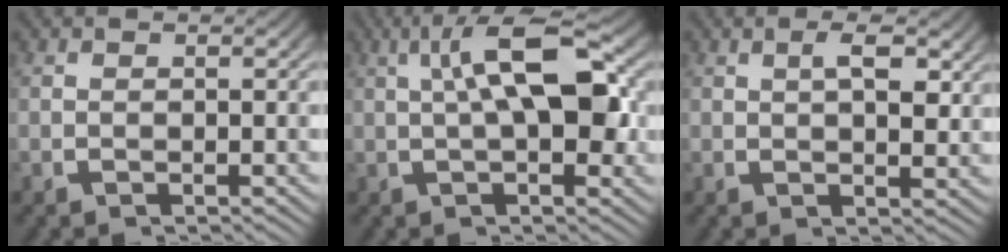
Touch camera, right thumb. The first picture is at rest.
{"total": 8.7, "force": [1.9, 3.4, 7.8], "torque": [-0.111, 0.011, 0.025]}
{"total": 2.6, "force": [1.1, 1.0, 2.2], "torque": [-0.025, -0.002, 0.019]}